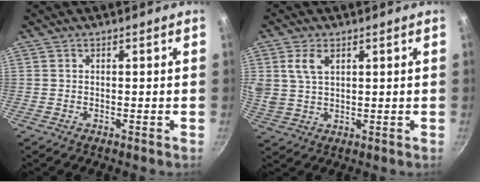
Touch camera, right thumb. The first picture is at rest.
{"total": 5.8, "force": [2.4, 3.5, 4.0], "torque": [-0.073, -0.005, 0.050]}